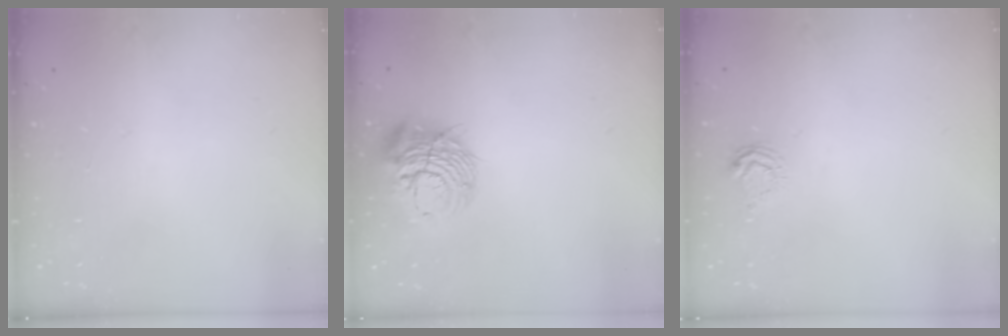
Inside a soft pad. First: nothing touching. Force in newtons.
{"total": 13.8, "press": 13.7, "slide": 1.5}
{"total": 4.8, "press": 4.8, "slide": 0.5}